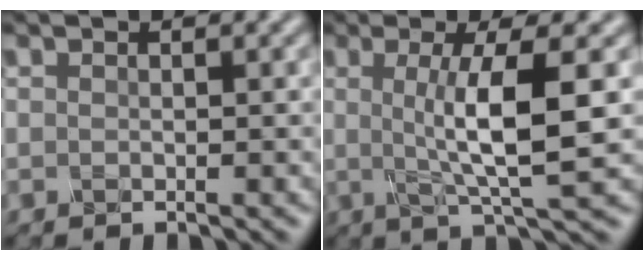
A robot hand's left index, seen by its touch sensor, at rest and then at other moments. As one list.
[{"total": 7.0, "force": [0.5, 1.3, 6.9], "torque": [-0.112, 0.004, 0.008]}]